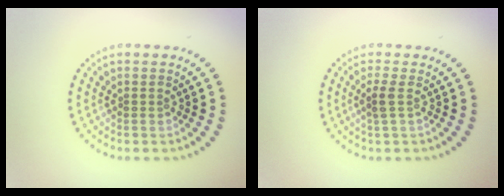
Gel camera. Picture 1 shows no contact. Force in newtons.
{"total": 1.3, "press": 1.0, "slide": 0.8}